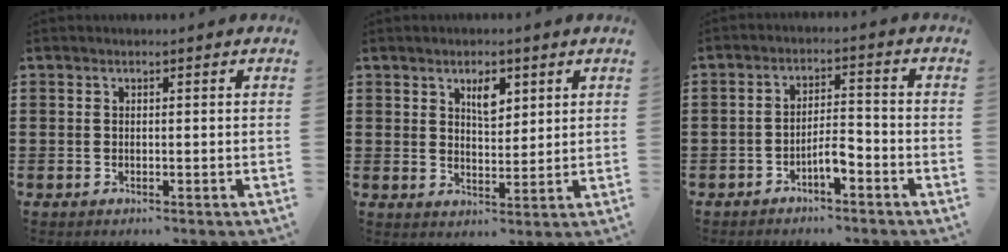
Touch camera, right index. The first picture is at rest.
{"total": 4.1, "force": [2.3, 2.0, 2.8], "torque": [-0.038, -0.002, 0.034]}
{"total": 4.0, "force": [-2.5, 1.2, 2.9], "torque": [-0.059, 0.007, -0.051]}